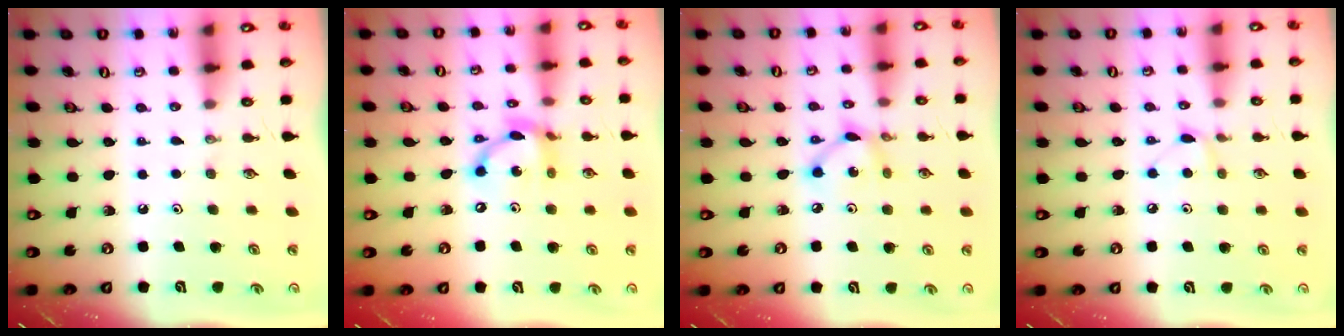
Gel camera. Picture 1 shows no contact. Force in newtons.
{"total": 11.3, "press": 11.3, "slide": 0.8}
{"total": 6.0, "press": 6.0, "slide": 0.2}
{"total": 5.6, "press": 5.6, "slide": 0.6}